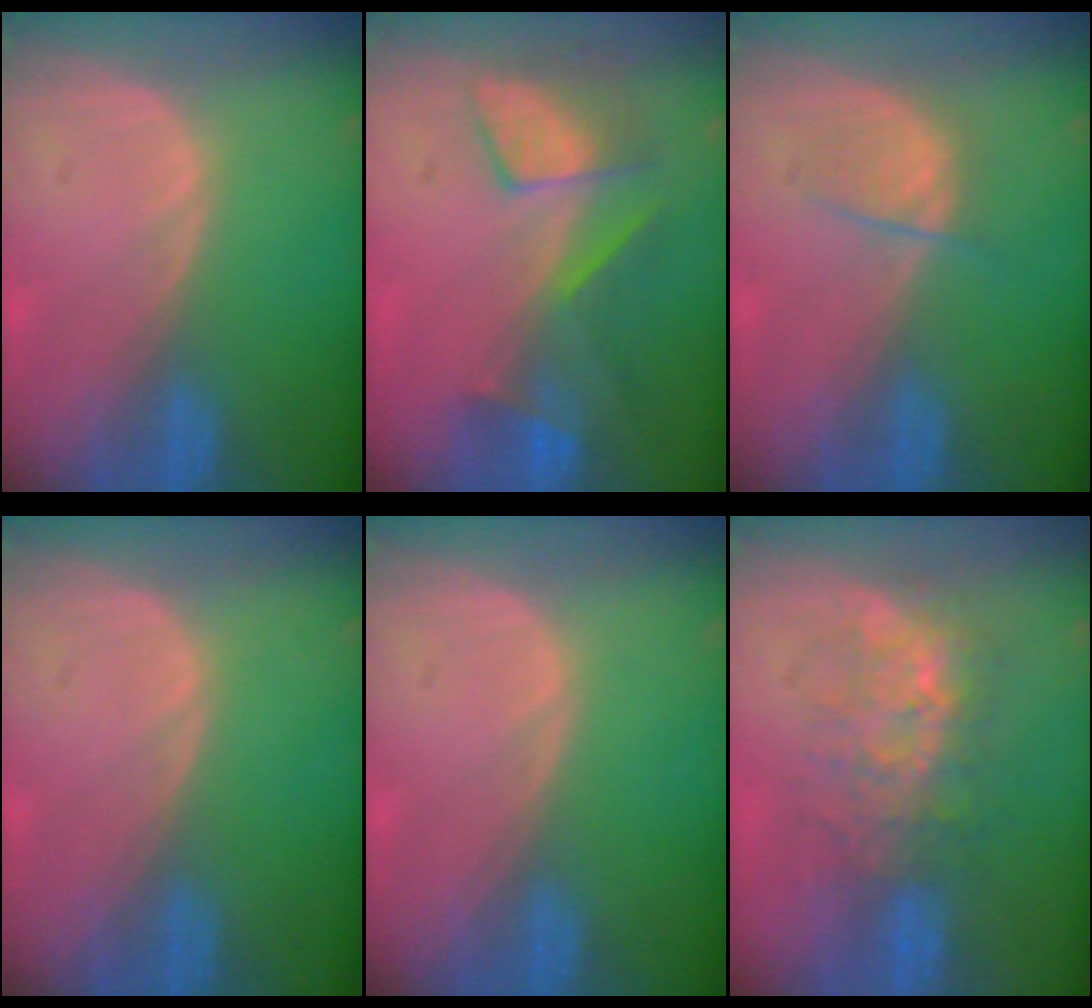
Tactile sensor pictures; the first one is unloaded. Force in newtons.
{"total": 8.0, "press": 7.2, "slide": 3.5}
{"total": 2.6, "press": 2.5, "slide": 0.5}
{"total": 0.0}
{"total": 0.0}
{"total": 7.7, "press": 7.5, "slide": 1.6}